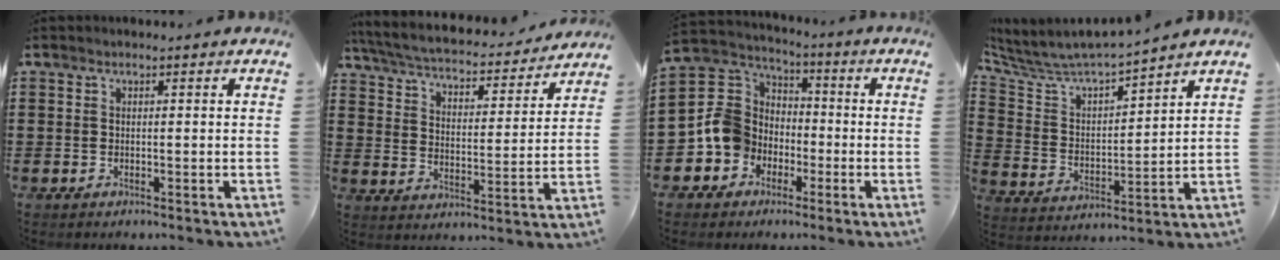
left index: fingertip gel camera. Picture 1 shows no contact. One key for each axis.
{"total": 4.5, "fx": 4.2, "fy": 0.1, "fz": 1.5, "tx": -0.052, "ty": -0.032, "tz": 0.064}
{"total": 9.8, "fx": -2.7, "fy": 8.8, "fz": 3.1, "tx": -0.115, "ty": 0.009, "tz": -0.053}
{"total": 5.7, "fx": 5.5, "fy": 1.0, "fz": 1.4, "tx": -0.060, "ty": -0.042, "tz": 0.089}